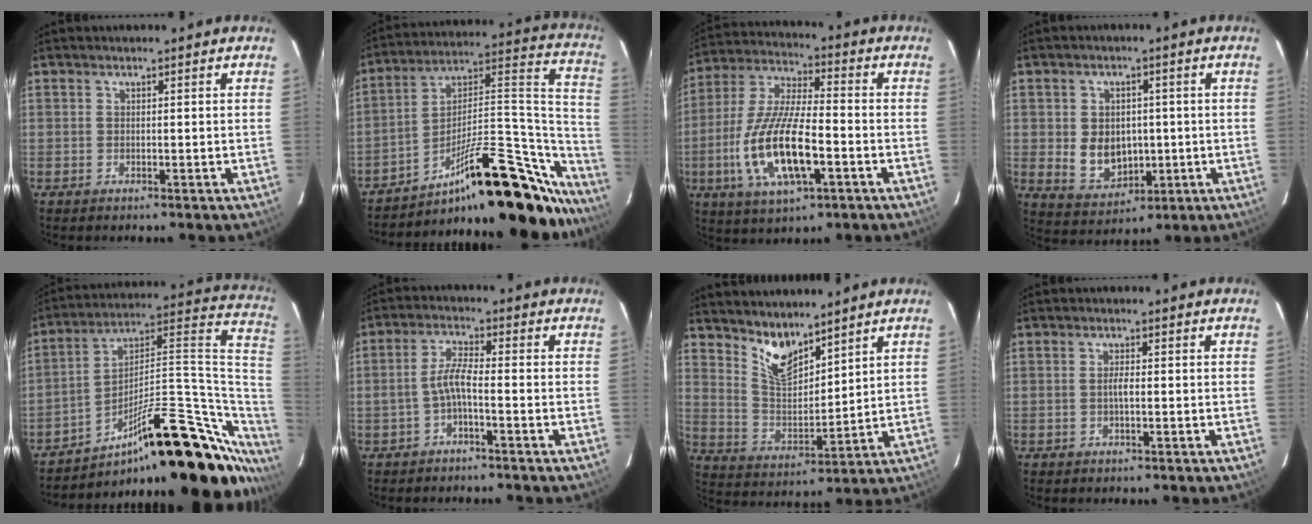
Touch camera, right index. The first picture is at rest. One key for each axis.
{"total": 31.1, "fx": -24.2, "fy": 8.9, "fz": 17.3, "tx": -0.207, "ty": 0.049, "tz": -0.351}
{"total": 17.0, "fx": -5.2, "fy": 5.7, "fz": 15.1, "tx": -0.321, "ty": -0.012, "tz": -0.094}
{"total": 8.3, "fx": -0.4, "fy": 6.6, "fz": 5.0, "tx": -0.107, "ty": -0.001, "tz": 0.015}
{"total": 29.8, "fx": -17.0, "fy": 10.7, "fz": 22.0, "tx": -0.280, "ty": 0.044, "tz": -0.251}
{"total": 3.9, "fx": -1.8, "fy": 0.5, "fz": 3.4, "tx": -0.076, "ty": 0.010, "tz": -0.035}
{"total": 8.8, "fx": 7.0, "fy": 3.3, "fz": 4.3, "tx": -0.075, "ty": -0.006, "tz": 0.139}
{"total": 1.5, "fx": -0.3, "fy": 0.3, "fz": 1.5, "tx": -0.029, "ty": 0.002, "tz": -0.007}